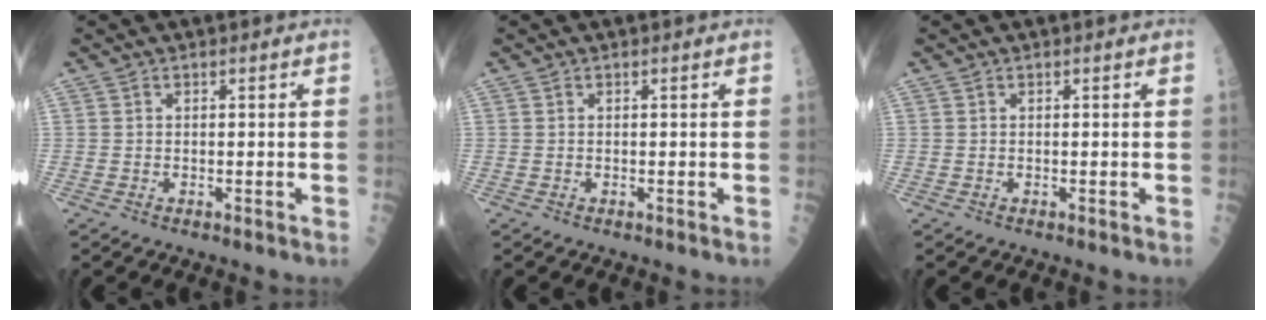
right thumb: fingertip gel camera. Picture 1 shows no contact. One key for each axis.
{"total": 0.0}
{"total": 0.0}